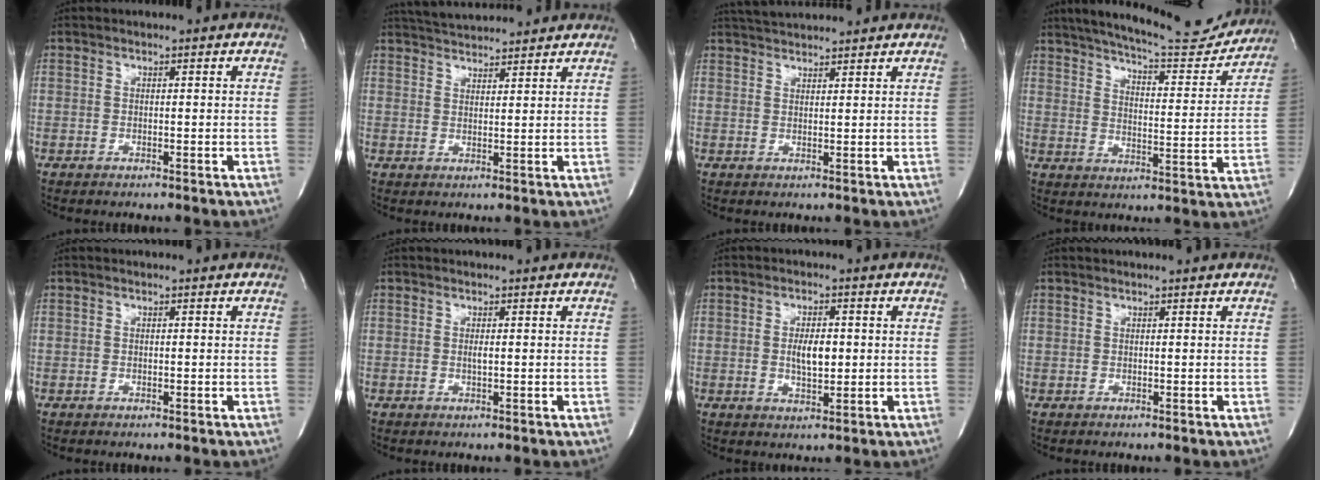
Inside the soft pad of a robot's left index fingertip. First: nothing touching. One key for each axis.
{"total": 8.3, "fx": 7.9, "fy": 0.9, "fz": 2.2, "tx": -0.045, "ty": 0.025, "tz": 0.123}
{"total": 6.4, "fx": 6.1, "fy": 0.5, "fz": 1.7, "tx": -0.036, "ty": 0.032, "tz": 0.096}
{"total": 18.3, "fx": 16.8, "fy": 2.8, "fz": 6.7, "tx": -0.101, "ty": -0.025, "tz": 0.220}
{"total": 0.0}
{"total": 0.7, "fx": 0.0, "fy": 0.0, "fz": 0.7, "tx": -0.018, "ty": -0.005, "tz": 0.000}
{"total": 4.3, "fx": 0.1, "fy": 1.7, "fz": 4.0, "tx": -0.071, "ty": -0.005, "tz": 0.005}
{"total": 0.6, "fx": 0.6, "fy": 0.0, "fz": 0.2, "tx": -0.006, "ty": 0.000, "tz": 0.009}